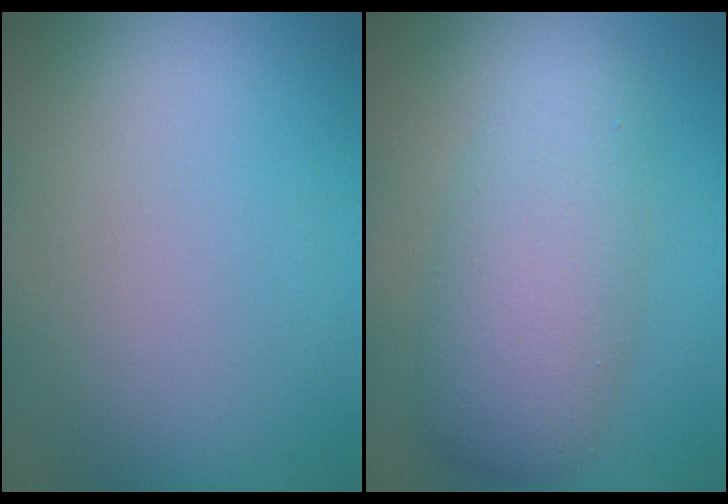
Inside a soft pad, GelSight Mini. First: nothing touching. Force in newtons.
{"total": 5.3, "press": 5.3, "slide": 0.0}